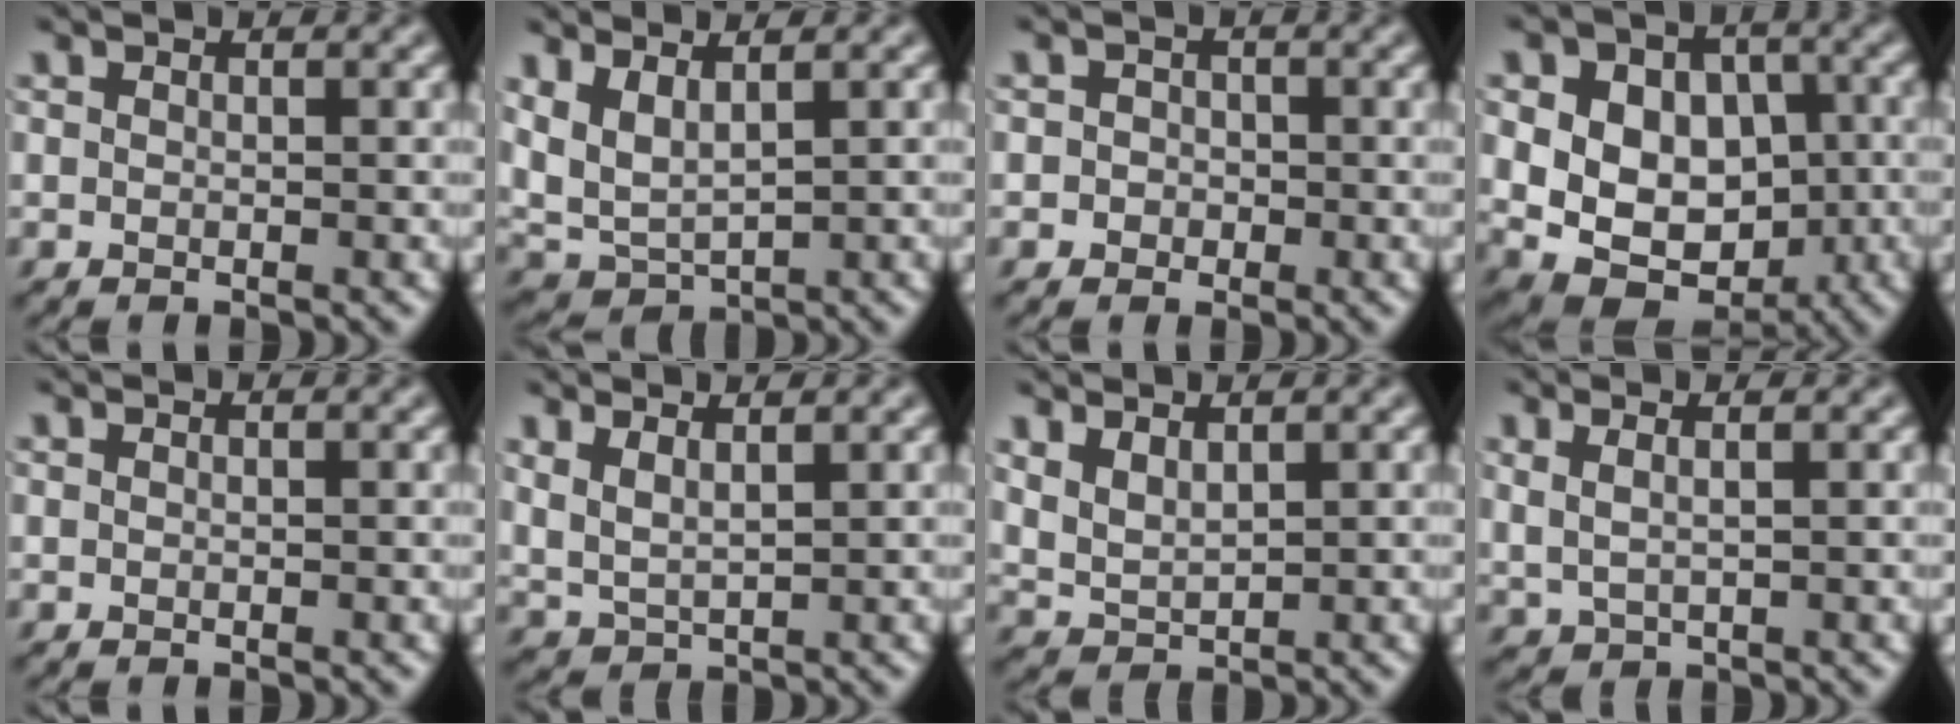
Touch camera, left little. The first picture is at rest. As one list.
[{"total": 3.5, "force": [1.4, 1.5, 2.8], "torque": [-0.069, -0.003, 0.029]}, {"total": 1.9, "force": [-0.3, 1.8, 0.6], "torque": [0.007, 0.006, -0.017]}, {"total": 13.1, "force": [0.6, 10.4, 8.0], "torque": [-0.136, 0.027, -0.005]}, {"total": 0.0}, {"total": 2.4, "force": [1.6, 0.7, 1.6], "torque": [-0.043, 0.000, 0.035]}, {"total": 2.7, "force": [1.5, 1.3, 1.8], "torque": [-0.049, -0.001, 0.034]}, {"total": 1.6, "force": [1.0, 0.2, 1.3], "torque": [-0.034, 0.001, 0.023]}]